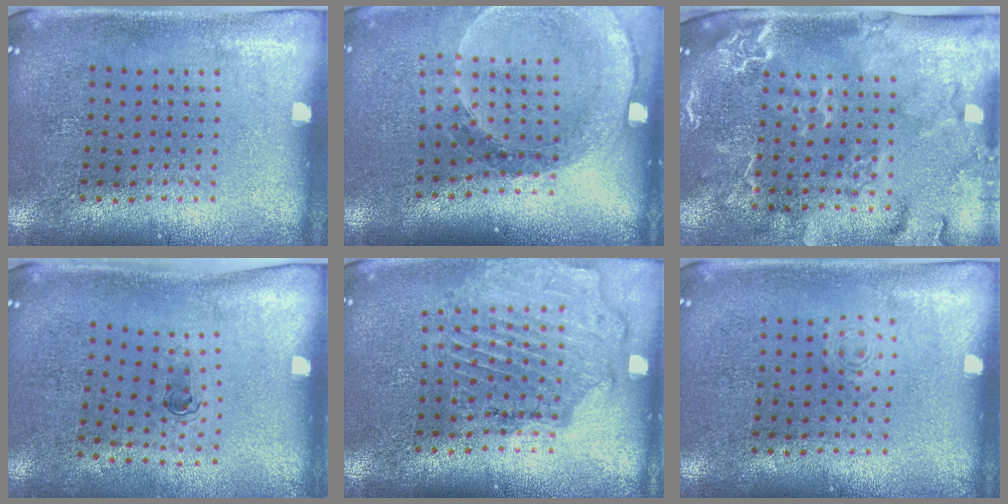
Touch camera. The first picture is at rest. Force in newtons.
{"total": 1.5, "press": 1.5, "slide": 0.1}
{"total": 2.8, "press": 2.5, "slide": 1.4}
{"total": 0.6, "press": 0.3, "slide": 0.5}
{"total": 1.6, "press": 1.5, "slide": 0.3}
{"total": 0.7, "press": 0.7, "slide": 0.2}